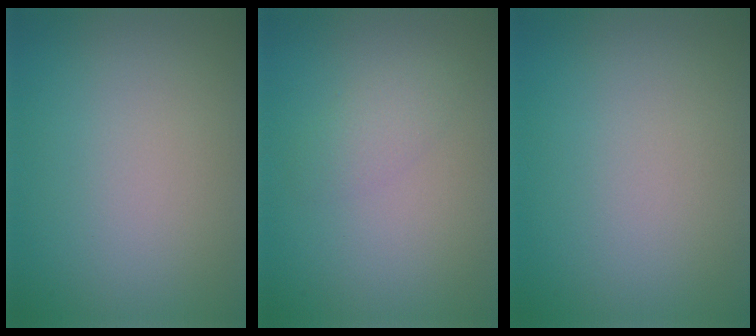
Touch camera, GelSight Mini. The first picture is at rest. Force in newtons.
{"total": 1.6, "press": 1.6, "slide": 0.1}
{"total": 0.0}